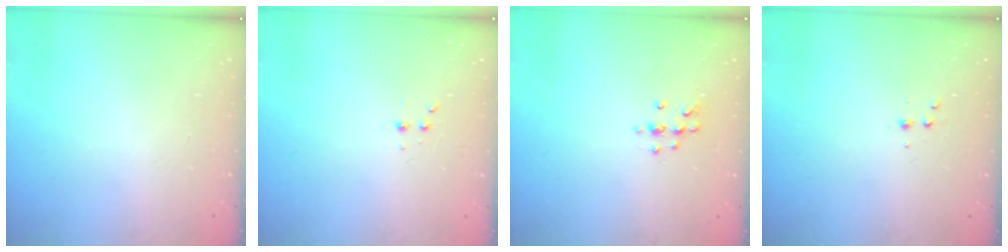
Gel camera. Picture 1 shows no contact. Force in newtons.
{"total": 2.9, "press": 2.7, "slide": 1.0}
{"total": 6.5, "press": 6.4, "slide": 1.2}
{"total": 2.9, "press": 2.7, "slide": 1.1}